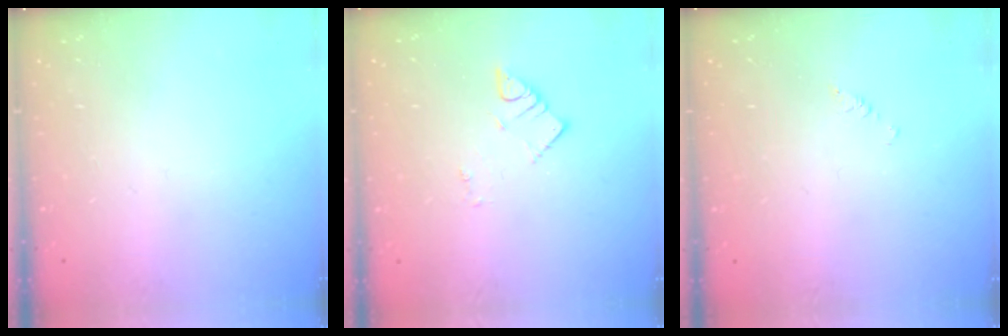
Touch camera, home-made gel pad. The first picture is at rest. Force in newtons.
{"total": 3.2, "press": 3.2, "slide": 0.1}
{"total": 1.2, "press": 1.2, "slide": 0.2}